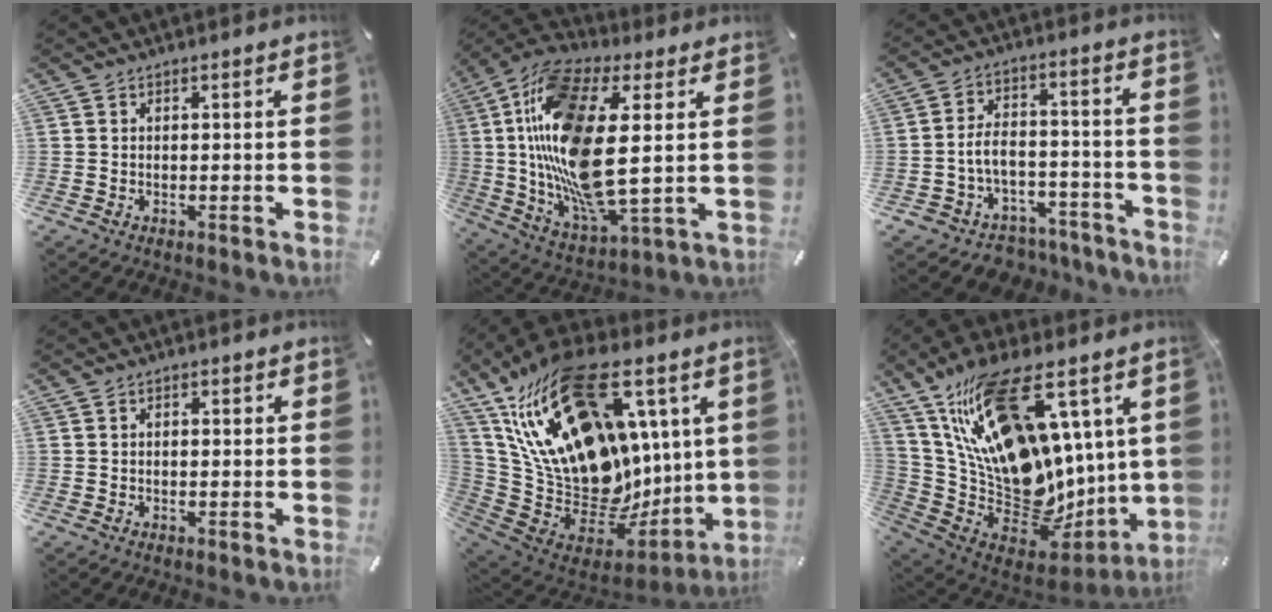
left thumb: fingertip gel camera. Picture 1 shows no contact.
{"total": 21.6, "force": [3.7, 7.9, 19.8], "torque": [-0.442, -0.025, 0.055]}
{"total": 7.9, "force": [-2.9, 6.1, 4.1], "torque": [-0.083, 0.020, -0.051]}
{"total": 1.2, "force": [-0.1, 0.7, 0.9], "torque": [-0.017, 0.003, -0.004]}
{"total": 31.2, "force": [11.0, 17.7, 23.2], "torque": [-0.428, -0.112, 0.224]}
{"total": 25.6, "force": [9.6, 13.1, 19.8], "torque": [-0.365, -0.097, 0.175]}